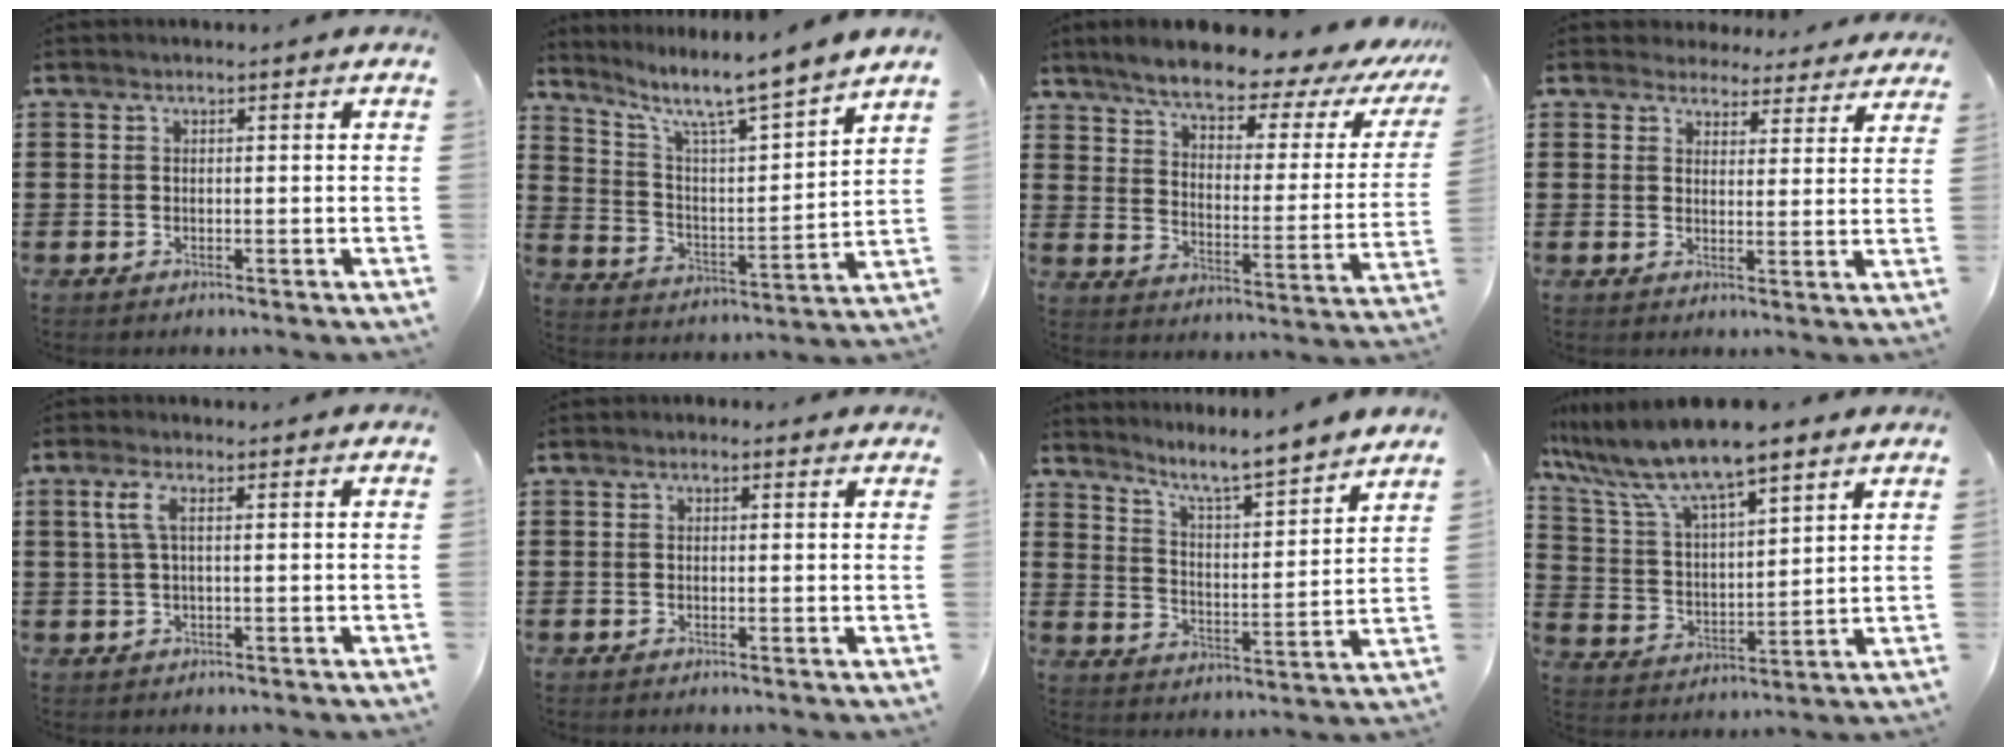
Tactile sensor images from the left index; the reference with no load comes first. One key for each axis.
{"total": 7.2, "fx": 6.2, "fy": 0.1, "fz": 3.6, "tx": -0.098, "ty": -0.047, "tz": 0.097}
{"total": 7.0, "fx": 6.0, "fy": 1.0, "fz": 3.4, "tx": -0.088, "ty": -0.041, "tz": 0.096}
{"total": 3.9, "fx": 3.7, "fy": 1.1, "fz": 0.3, "tx": -0.024, "ty": -0.010, "tz": 0.068}
{"total": 3.2, "fx": 0.6, "fy": 0.9, "fz": 3.0, "tx": -0.069, "ty": 0.002, "tz": 0.007}
{"total": 0.7, "fx": 0.1, "fy": 0.6, "fz": 0.3, "tx": -0.009, "ty": 0.005, "tz": 0.002}
{"total": 6.5, "fx": 5.9, "fy": -0.4, "fz": 2.7, "tx": -0.077, "ty": -0.047, "tz": 0.096}
{"total": 9.3, "fx": 7.7, "fy": 1.7, "fz": 4.9, "tx": -0.126, "ty": -0.032, "tz": 0.132}